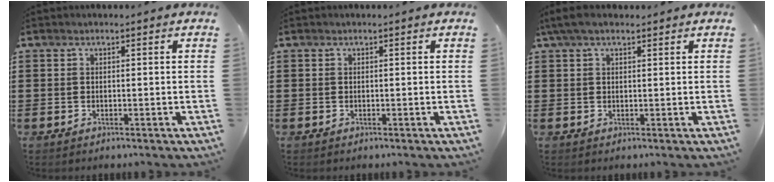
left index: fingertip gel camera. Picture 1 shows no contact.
{"total": 0.0}
{"total": 3.1, "force": [1.8, 1.1, 2.2], "torque": [-0.047, 0.006, 0.033]}